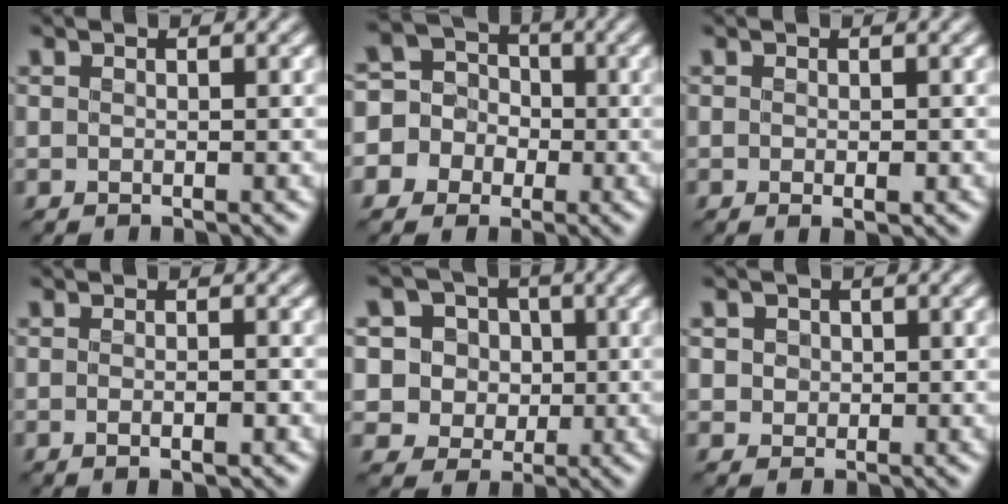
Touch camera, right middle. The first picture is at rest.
{"total": 7.3, "force": [-1.7, 6.9, 1.7], "torque": [-0.040, 0.026, -0.067]}
{"total": 1.0, "force": [-0.2, 0.3, 1.0], "torque": [-0.016, -0.004, -0.002]}
{"total": 1.8, "force": [-0.5, 0.5, 1.7], "torque": [-0.015, -0.006, -0.006]}
{"total": 7.3, "force": [2.3, 6.5, 2.4], "torque": [-0.049, 0.021, 0.021]}
{"total": 2.4, "force": [0.9, 2.0, 1.0], "torque": [-0.016, 0.010, 0.019]}